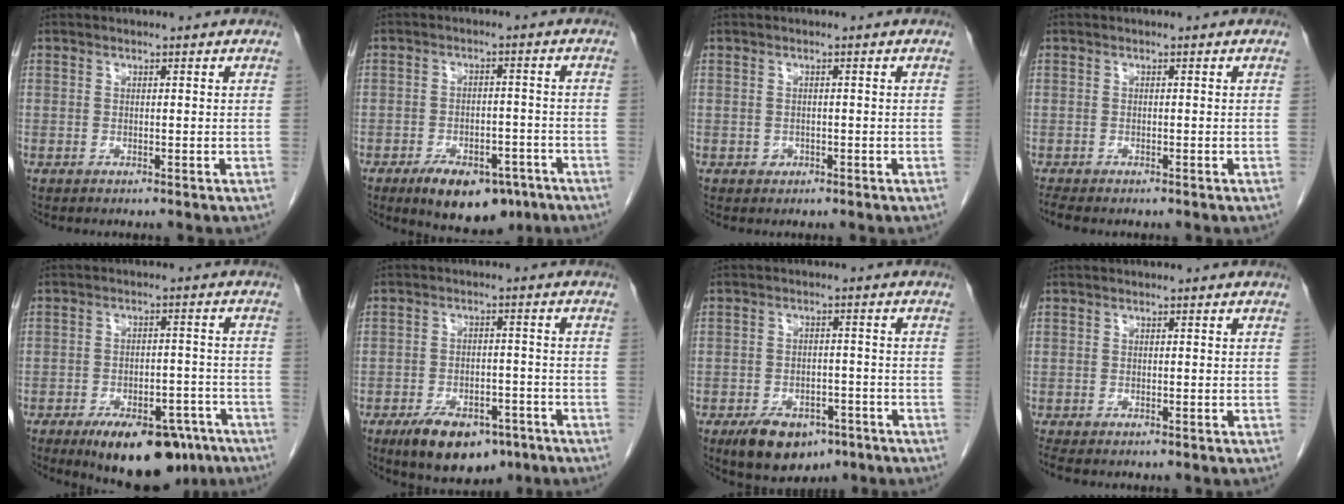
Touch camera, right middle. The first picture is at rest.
{"total": 11.0, "force": [-7.3, 5.3, 6.3], "torque": [-0.084, 0.002, -0.104]}
{"total": 0.9, "force": [-0.4, 0.8, 0.2], "torque": [-0.002, 0.003, -0.004]}
{"total": 2.2, "force": [-1.9, 0.5, 1.1], "torque": [-0.027, -0.010, -0.026]}
{"total": 14.4, "force": [-10.0, 6.1, 8.4], "torque": [-0.095, 0.008, -0.143]}
{"total": 10.4, "force": [-6.8, 5.1, 6.0], "torque": [-0.092, -0.004, -0.101]}
{"total": 8.8, "force": [-5.6, 4.8, 4.6], "torque": [-0.073, -0.001, -0.080]}
{"total": 1.7, "force": [-1.4, 0.4, 0.8], "torque": [-0.019, -0.008, -0.020]}